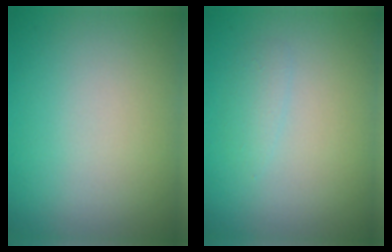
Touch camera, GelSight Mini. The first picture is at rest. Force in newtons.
{"total": 1.0, "press": 1.0, "slide": 0.0}